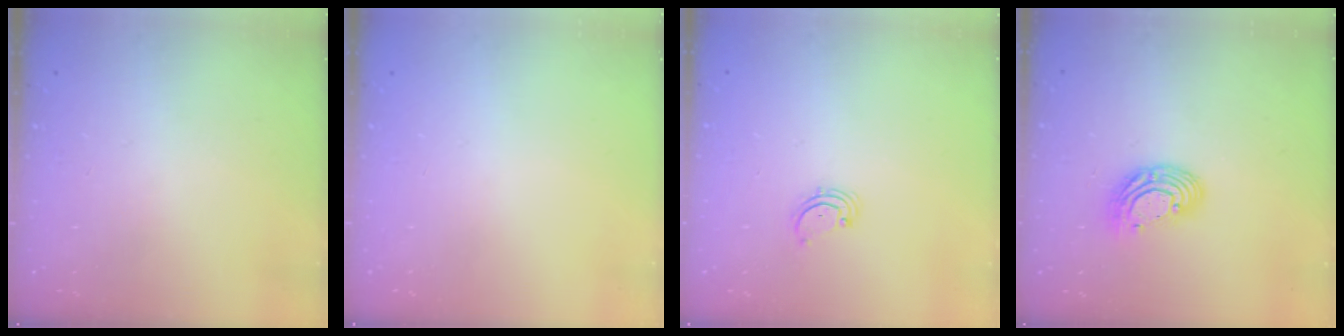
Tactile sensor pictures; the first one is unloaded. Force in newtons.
{"total": 0.0}
{"total": 1.7, "press": 1.6, "slide": 0.2}
{"total": 9.9, "press": 9.9, "slide": 0.8}